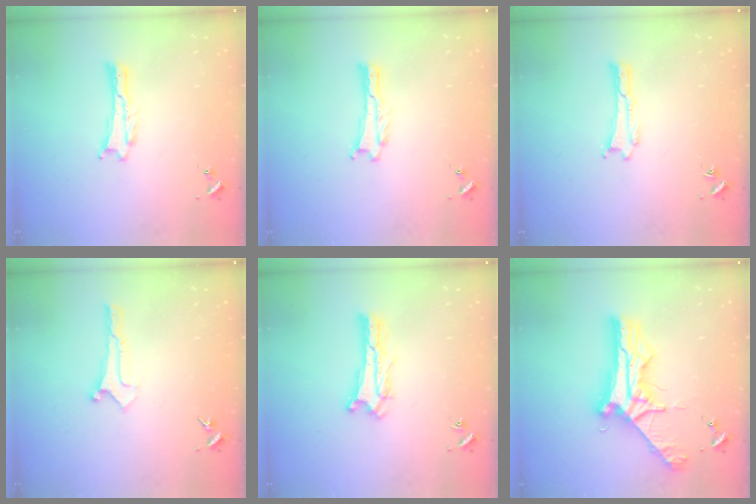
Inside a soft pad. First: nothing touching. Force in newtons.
{"total": 0.0}
{"total": 0.0}
{"total": 0.0}
{"total": 0.9, "press": 0.9, "slide": 0.2}
{"total": 10.7, "press": 10.7, "slide": 0.9}